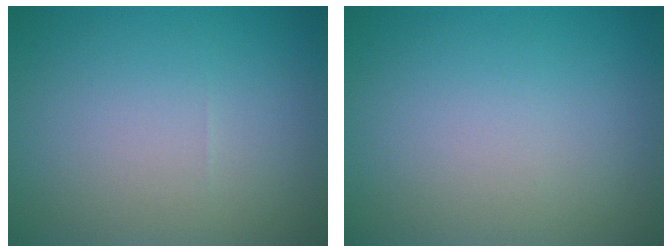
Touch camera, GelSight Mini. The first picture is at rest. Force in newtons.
{"total": 0.0}